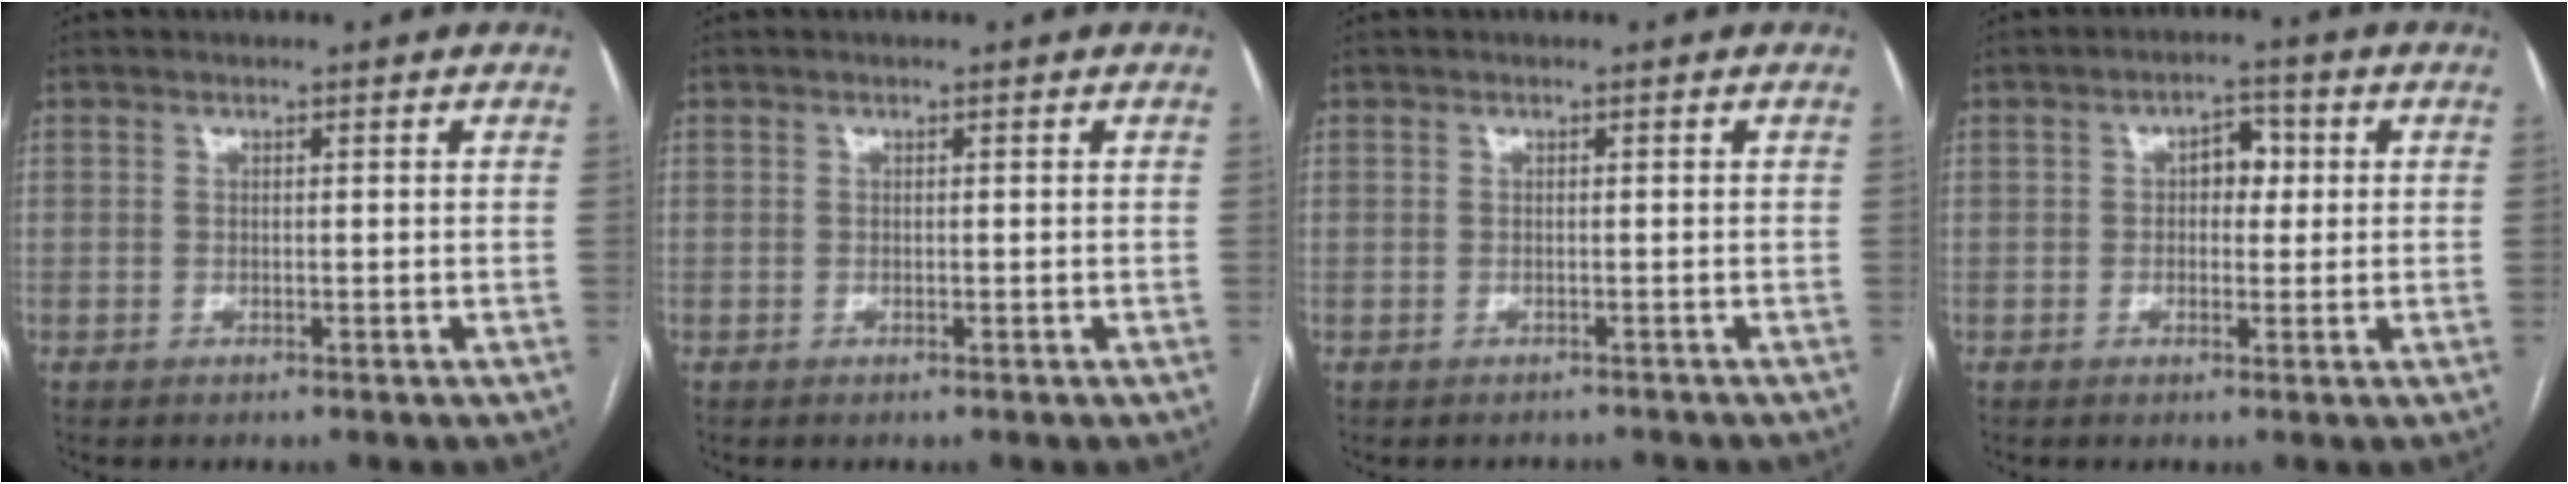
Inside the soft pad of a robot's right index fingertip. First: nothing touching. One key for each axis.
{"total": 0.0}
{"total": 1.6, "fx": -1.4, "fy": 0.6, "fz": -0.3, "tx": 0.003, "ty": -0.004, "tz": -0.019}
{"total": 3.9, "fx": 0.6, "fy": 2.4, "fz": 3.0, "tx": -0.041, "ty": 0.016, "tz": 0.008}